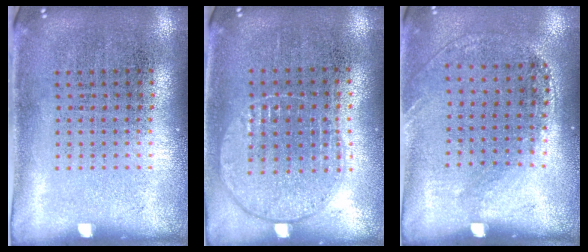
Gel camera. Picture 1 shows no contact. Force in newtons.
{"total": 1.0, "press": 0.9, "slide": 0.4}
{"total": 1.3, "press": 1.0, "slide": 0.9}